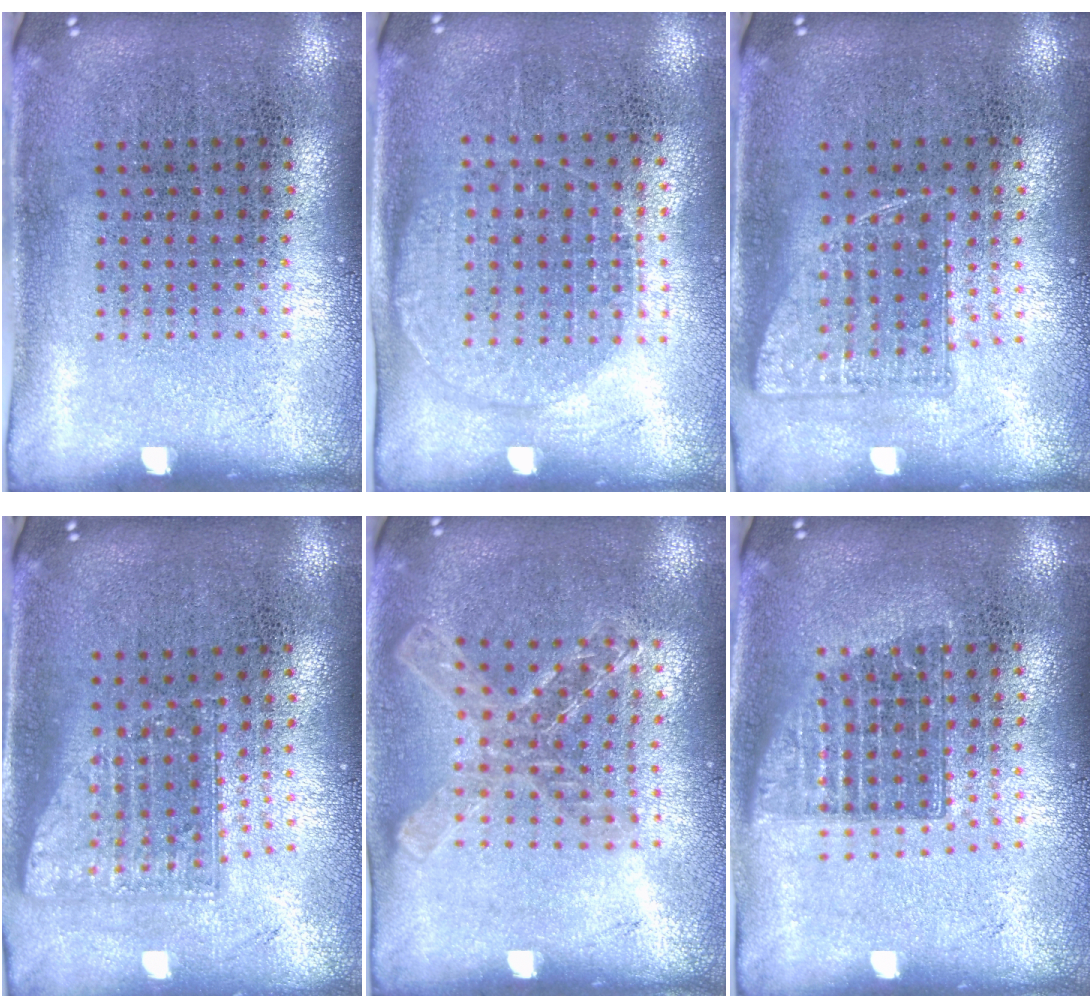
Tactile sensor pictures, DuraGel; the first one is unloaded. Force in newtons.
{"total": 1.4, "press": 1.2, "slide": 0.6}
{"total": 0.9, "press": 0.8, "slide": 0.3}
{"total": 1.6, "press": 1.2, "slide": 1.1}
{"total": 1.4, "press": 1.3, "slide": 0.4}
{"total": 1.4, "press": 1.1, "slide": 0.8}